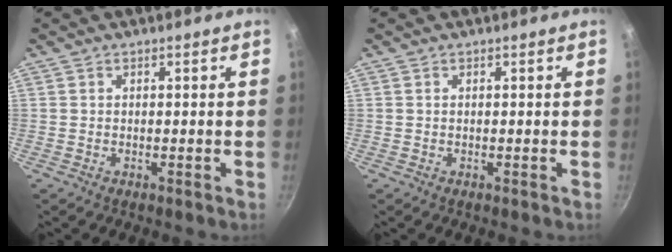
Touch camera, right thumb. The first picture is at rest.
{"total": 0.0}